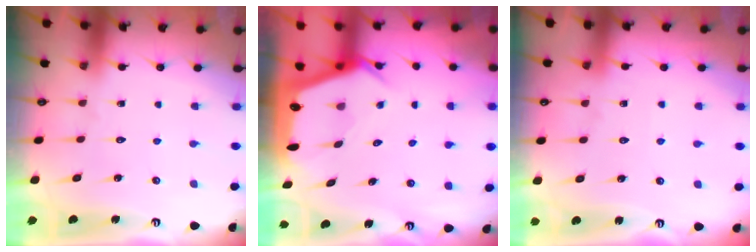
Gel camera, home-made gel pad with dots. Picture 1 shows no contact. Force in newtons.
{"total": 4.8, "press": 4.8, "slide": 0.5}
{"total": 3.7, "press": 3.7, "slide": 0.6}